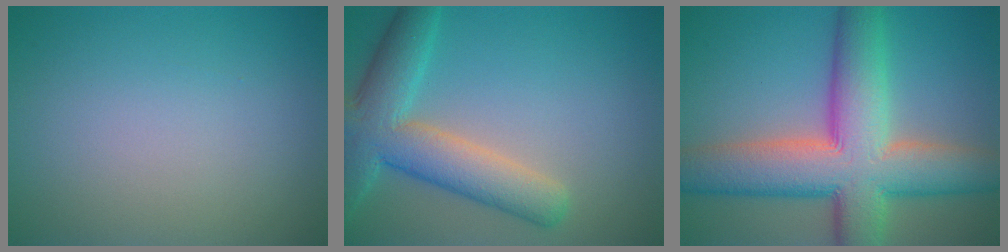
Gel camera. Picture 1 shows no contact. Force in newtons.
{"total": 7.4, "press": 7.3, "slide": 0.5}
{"total": 12.0, "press": 12.0, "slide": 0.6}